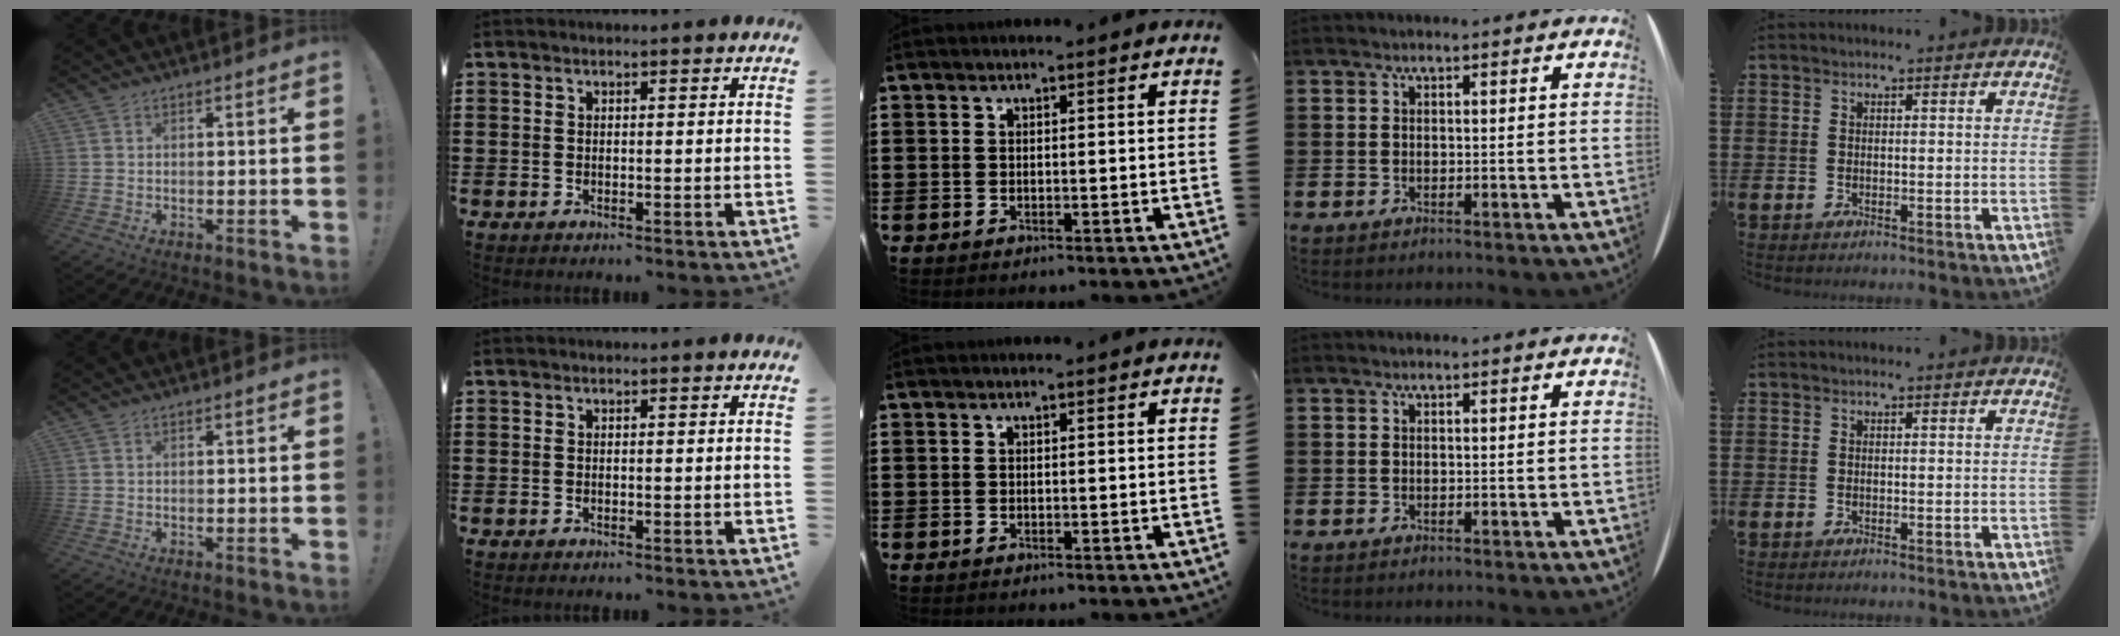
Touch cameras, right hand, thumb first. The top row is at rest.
{}